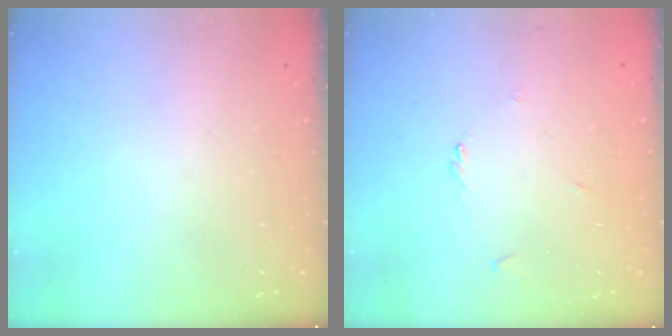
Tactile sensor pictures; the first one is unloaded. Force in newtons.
{"total": 1.2, "press": 1.1, "slide": 0.4}